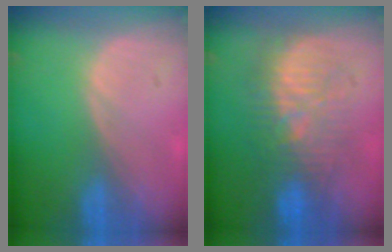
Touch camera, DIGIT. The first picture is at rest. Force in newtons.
{"total": 9.6, "press": 9.5, "slide": 1.0}